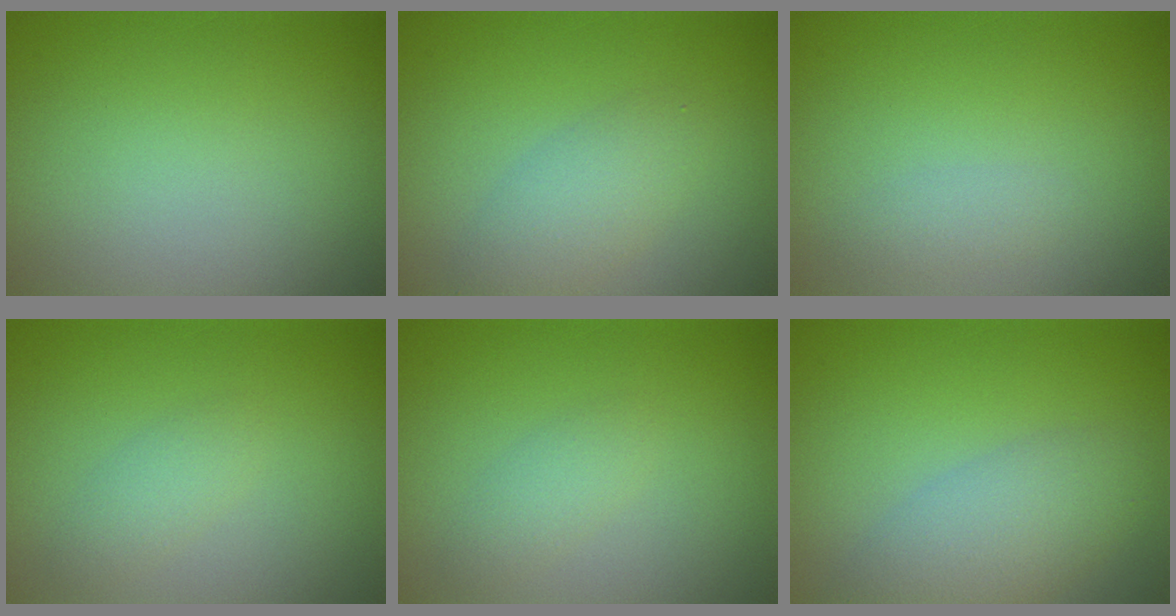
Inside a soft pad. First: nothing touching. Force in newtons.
{"total": 2.9, "press": 2.9, "slide": 0.2}
{"total": 1.0, "press": 1.0, "slide": 0.0}
{"total": 1.3, "press": 1.3, "slide": 0.0}
{"total": 1.3, "press": 1.3, "slide": 0.0}
{"total": 4.2, "press": 4.2, "slide": 0.4}